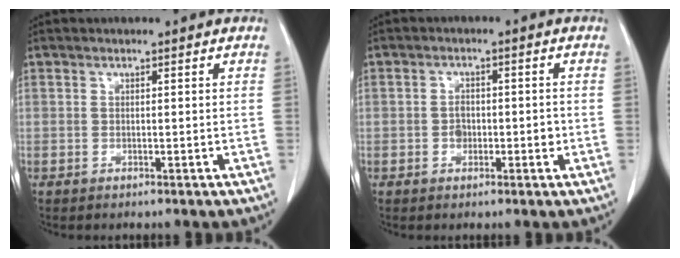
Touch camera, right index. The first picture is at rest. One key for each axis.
{"total": 2.8, "fx": -0.5, "fy": 1.9, "fz": 2.0, "tx": -0.029, "ty": 0.005, "tz": -0.007}